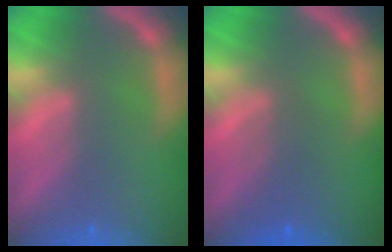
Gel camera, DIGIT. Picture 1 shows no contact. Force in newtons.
{"total": 2.5}